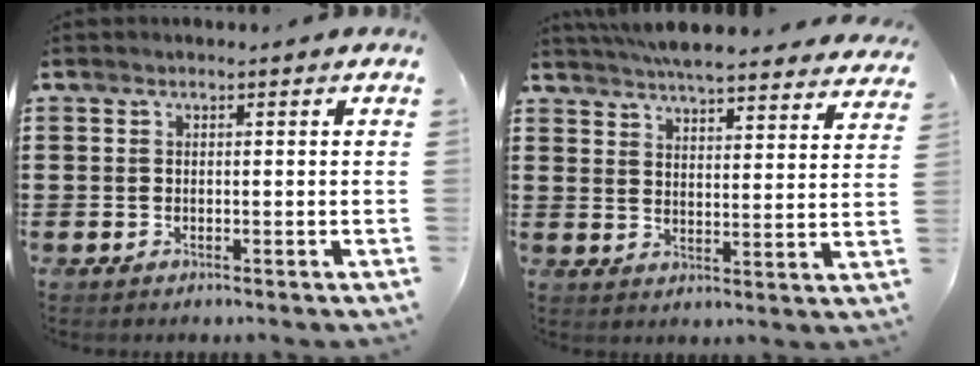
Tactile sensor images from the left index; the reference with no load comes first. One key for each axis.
{"total": 5.7, "fx": 5.5, "fy": 0.2, "fz": 1.4, "tx": -0.049, "ty": -0.029, "tz": 0.099}